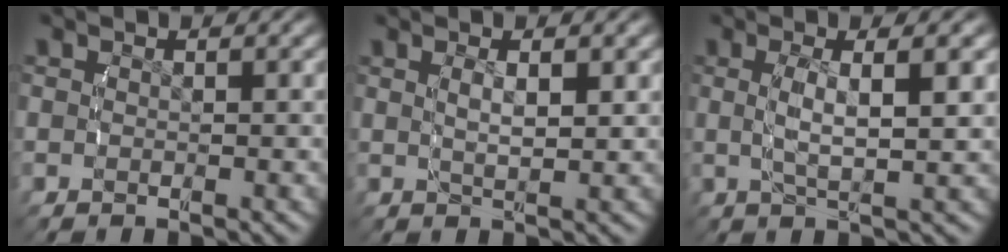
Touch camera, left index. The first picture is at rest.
{"total": 2.6, "force": [0.8, 0.3, 2.5], "torque": [-0.042, -0.004, 0.022]}
{"total": 4.0, "force": [0.6, 0.5, 3.9], "torque": [-0.079, -0.001, 0.019]}